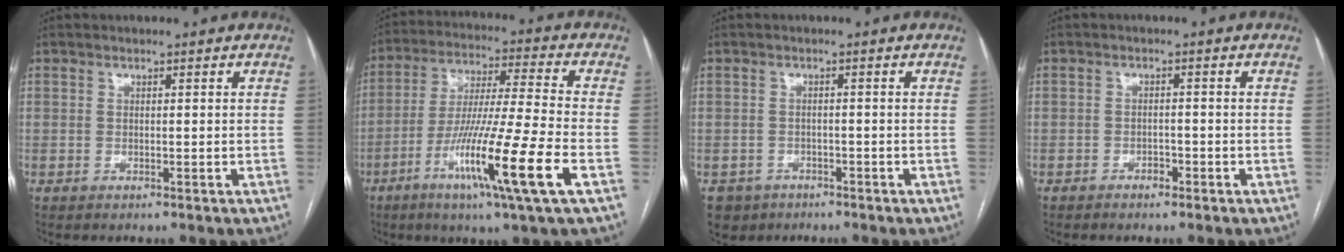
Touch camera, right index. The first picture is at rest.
{"total": 17.2, "force": [-6.9, -1.3, 15.7], "torque": [-0.301, -0.032, -0.127]}
{"total": 4.3, "force": [-2.8, 3.3, 0.1], "torque": [0.000, 0.005, -0.042]}
{"total": 1.5, "force": [-1.1, 0.9, 0.7], "torque": [-0.008, 0.005, -0.016]}